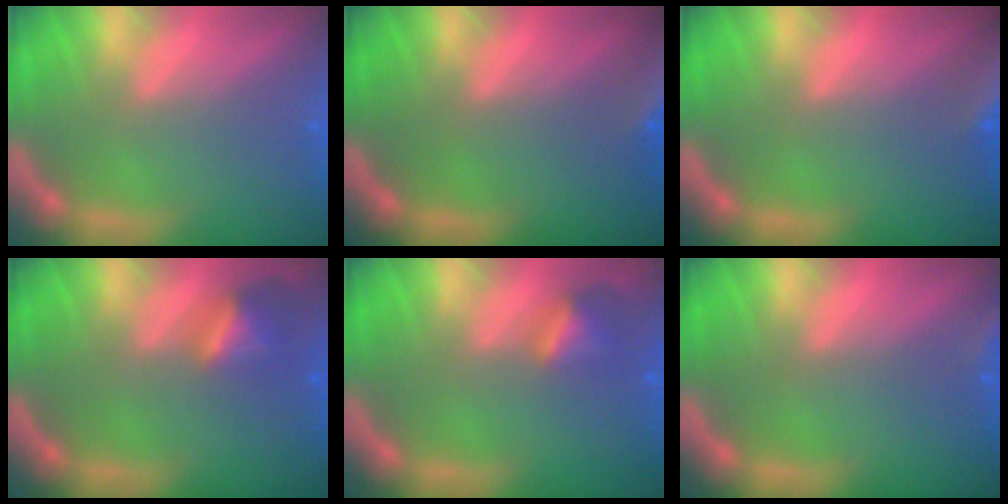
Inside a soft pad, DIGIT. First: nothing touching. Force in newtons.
{"total": 9.4}
{"total": 8.5}
{"total": 2.9}
{"total": 2.4}
{"total": 1.4}